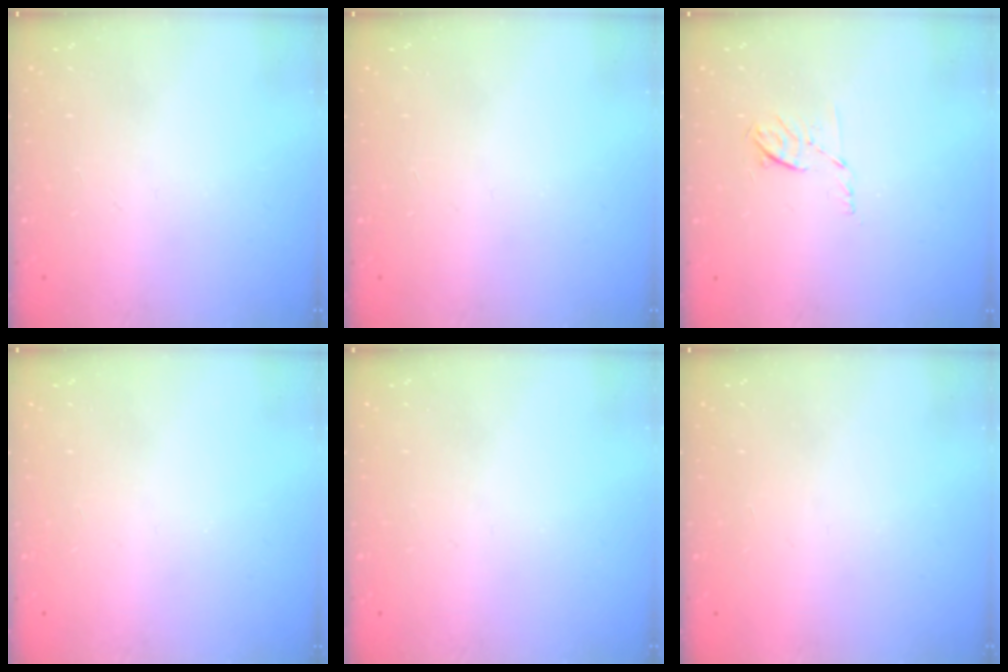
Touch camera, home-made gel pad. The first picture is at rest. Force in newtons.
{"total": 0.0}
{"total": 5.7, "press": 5.6, "slide": 1.2}
{"total": 0.0}
{"total": 0.0}
{"total": 1.5, "press": 1.5, "slide": 0.1}